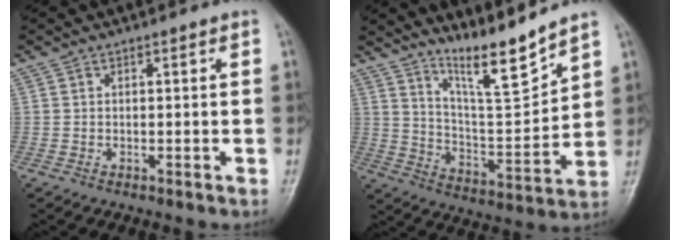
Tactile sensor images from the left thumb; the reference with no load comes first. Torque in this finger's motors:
{"motor_torque": [0.55, -0.16, 1.19, -1.02, 0.11]}